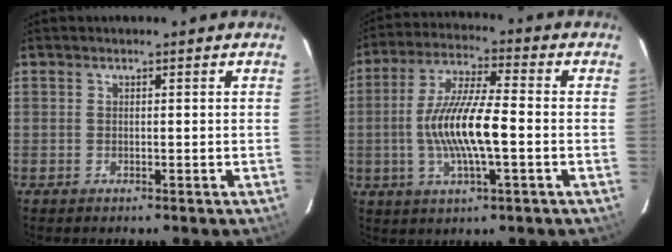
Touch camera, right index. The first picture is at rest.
{"total": 12.8, "force": [-2.1, 2.4, 12.4], "torque": [-0.245, 0.001, -0.040]}